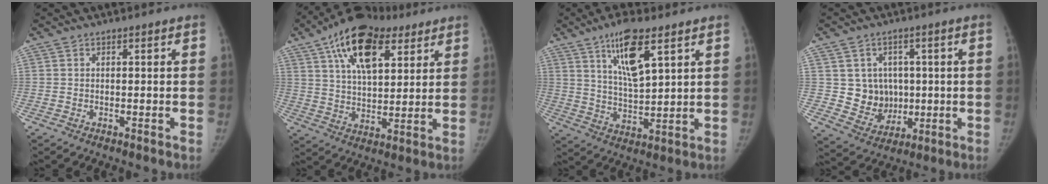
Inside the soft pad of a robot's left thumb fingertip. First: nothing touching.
{"total": 19.2, "force": [9.6, 9.8, 13.4], "torque": [-0.197, -0.015, 0.161]}
{"total": 11.3, "force": [5.8, 3.5, 9.0], "torque": [-0.147, -0.031, 0.110]}
{"total": 8.4, "force": [0.8, 7.8, 3.0], "torque": [-0.005, -0.001, 0.028]}